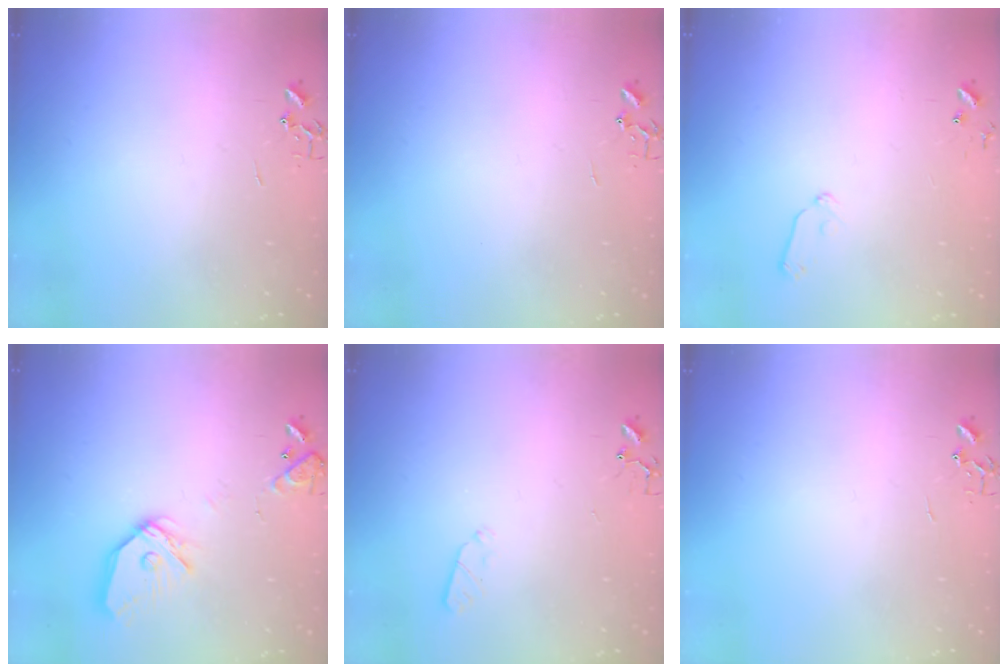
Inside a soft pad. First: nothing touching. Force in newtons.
{"total": 0.0}
{"total": 6.5, "press": 6.4, "slide": 1.0}
{"total": 14.7, "press": 14.6, "slide": 1.9}
{"total": 3.5, "press": 3.4, "slide": 0.5}
{"total": 0.0}